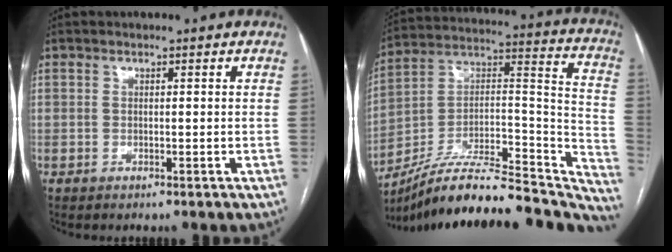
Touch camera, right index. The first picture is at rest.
{"total": 30.9, "force": [-26.9, 7.3, 13.3], "torque": [-0.151, 0.028, -0.400]}